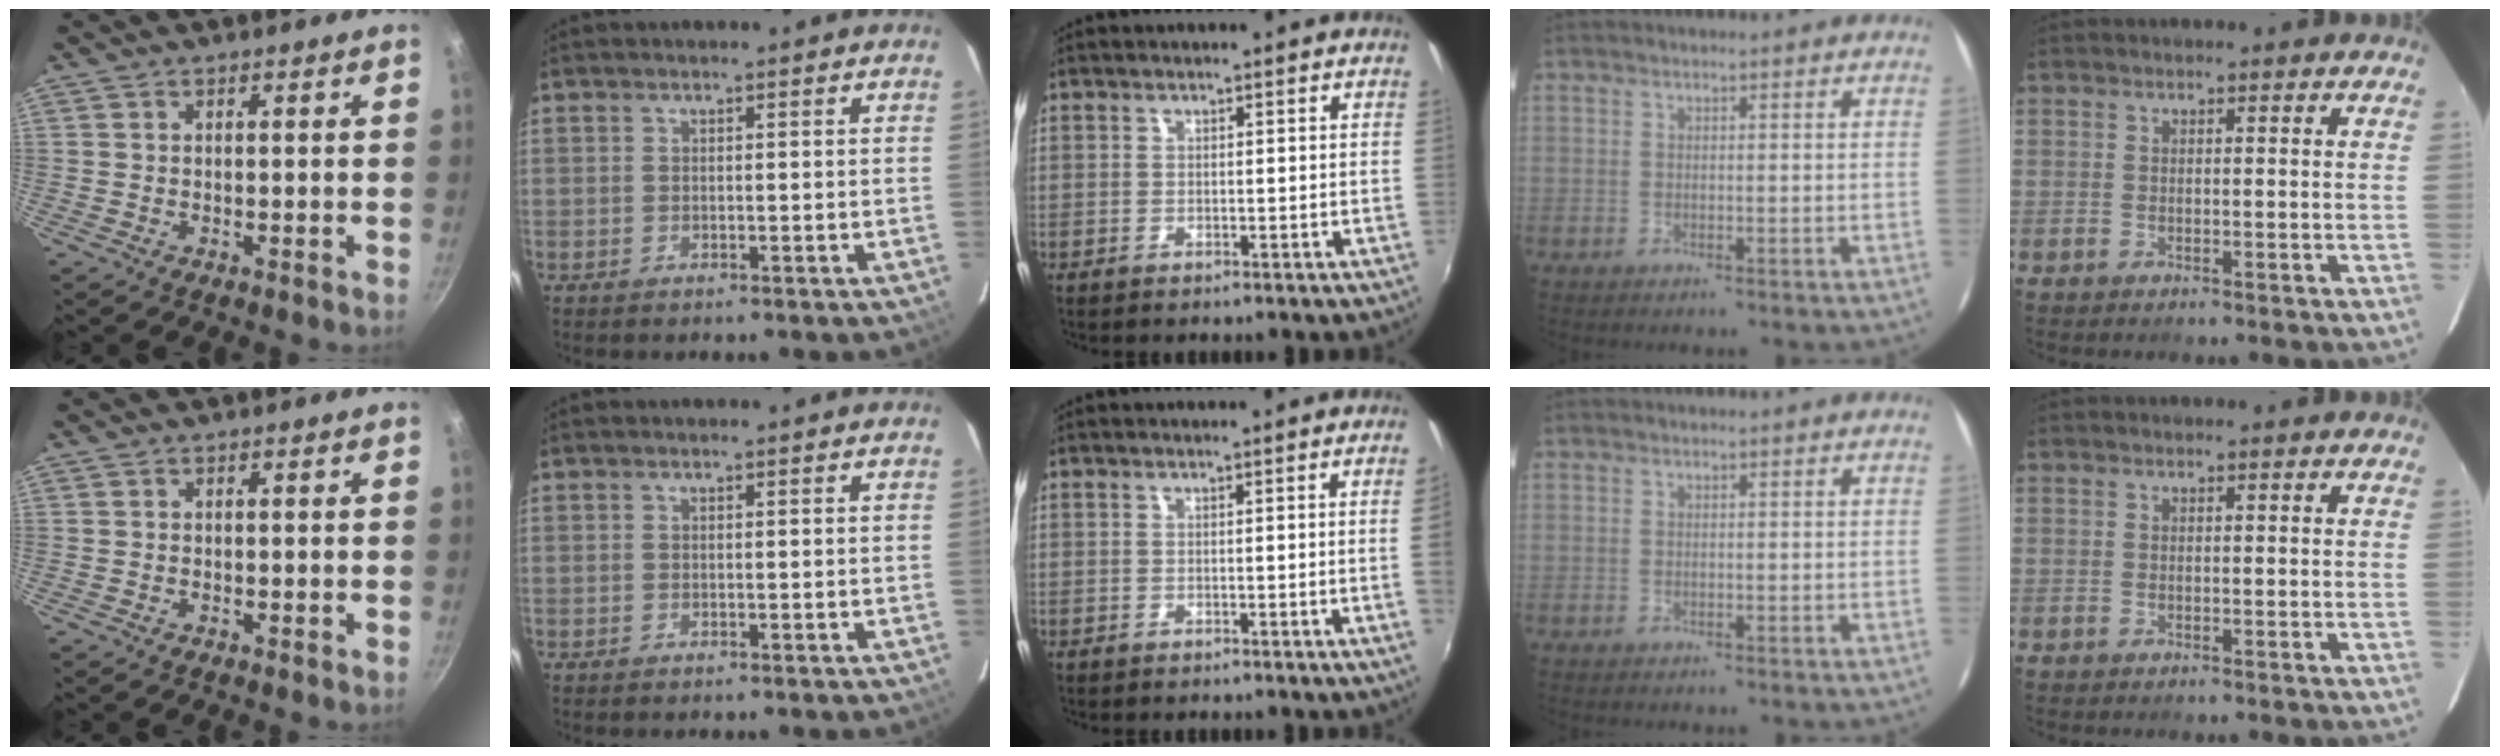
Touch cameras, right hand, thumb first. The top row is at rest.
{"middle": {"total": 1.2, "force": [-0.2, -0.7, 0.9], "torque": [-0.012, -0.006, -0.003]}}